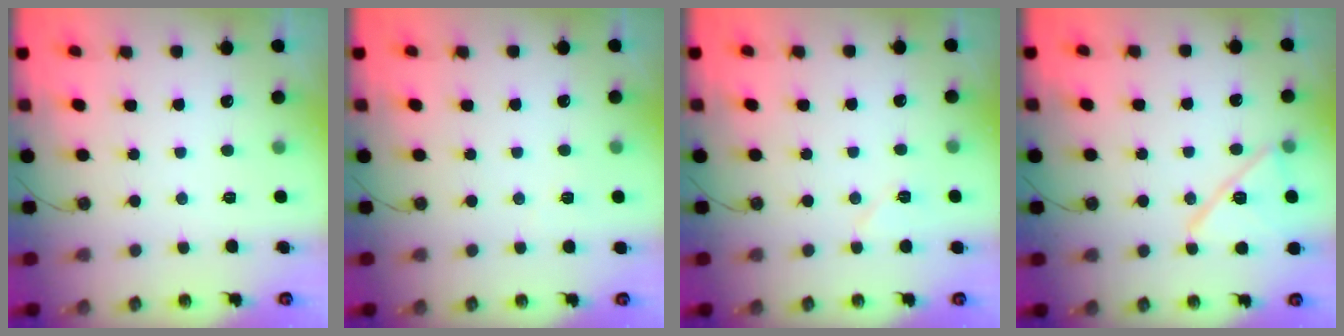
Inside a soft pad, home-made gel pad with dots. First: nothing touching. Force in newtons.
{"total": 2.0, "press": 1.7, "slide": 0.9}
{"total": 6.0, "press": 5.7, "slide": 1.7}
{"total": 13.9, "press": 13.8, "slide": 1.4}